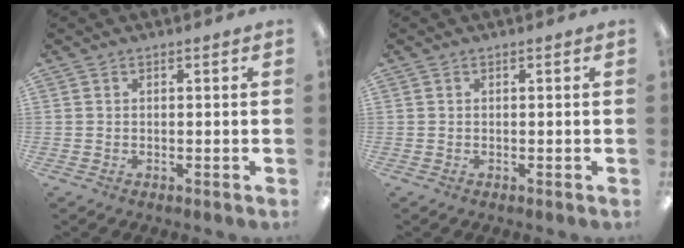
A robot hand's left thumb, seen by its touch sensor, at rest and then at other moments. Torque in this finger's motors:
{"motor_torque": [-0.06, 0.06, -0.07, 0.08, 0.00]}